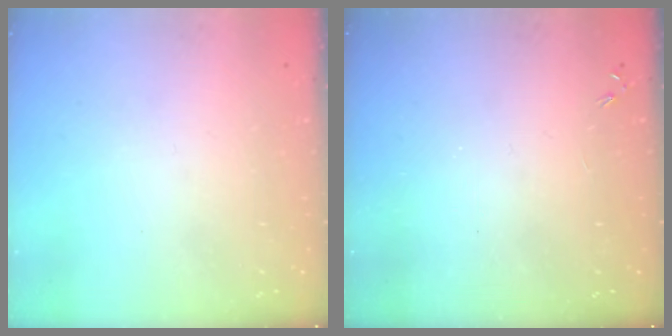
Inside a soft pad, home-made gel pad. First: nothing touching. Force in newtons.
{"total": 0.0}